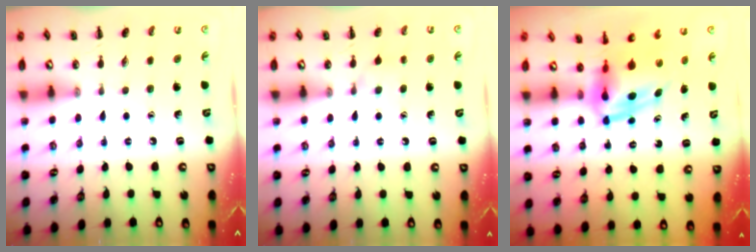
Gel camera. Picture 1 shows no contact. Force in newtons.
{"total": 5.1, "press": 4.7, "slide": 1.9}
{"total": 5.0, "press": 4.9, "slide": 0.9}